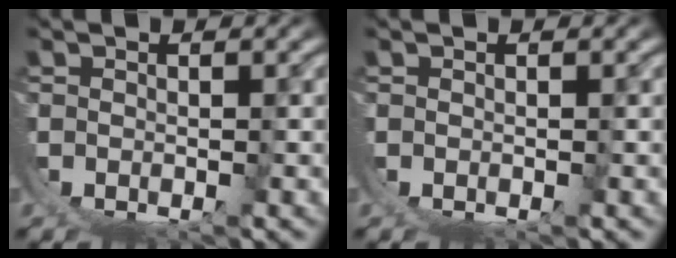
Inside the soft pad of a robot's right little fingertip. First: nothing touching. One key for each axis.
{"total": 0.0}